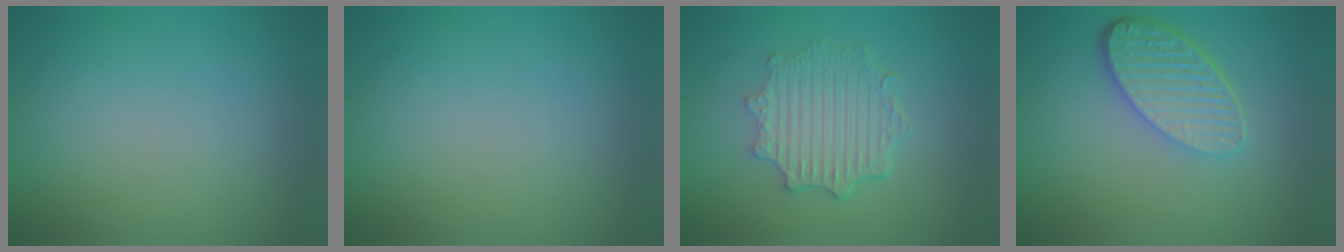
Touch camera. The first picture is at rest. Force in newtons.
{"total": 0.0}
{"total": 4.6, "press": 3.8, "slide": 2.7}
{"total": 5.3, "press": 3.9, "slide": 3.7}